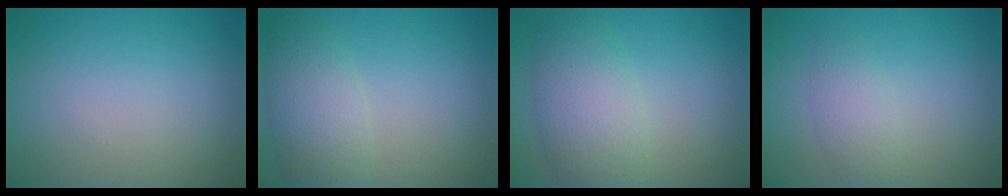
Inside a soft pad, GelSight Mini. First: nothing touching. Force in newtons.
{"total": 4.3, "press": 4.3, "slide": 0.2}
{"total": 5.5, "press": 5.5, "slide": 0.3}
{"total": 2.1, "press": 2.1, "slide": 0.1}